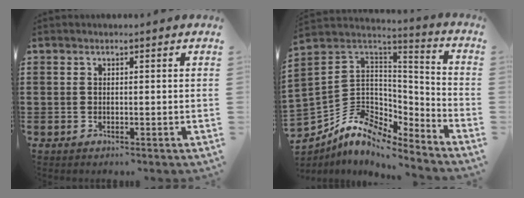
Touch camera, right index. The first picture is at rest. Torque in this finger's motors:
{"motor_torque": [0.03, -0.63, 0.12, 0.01]}